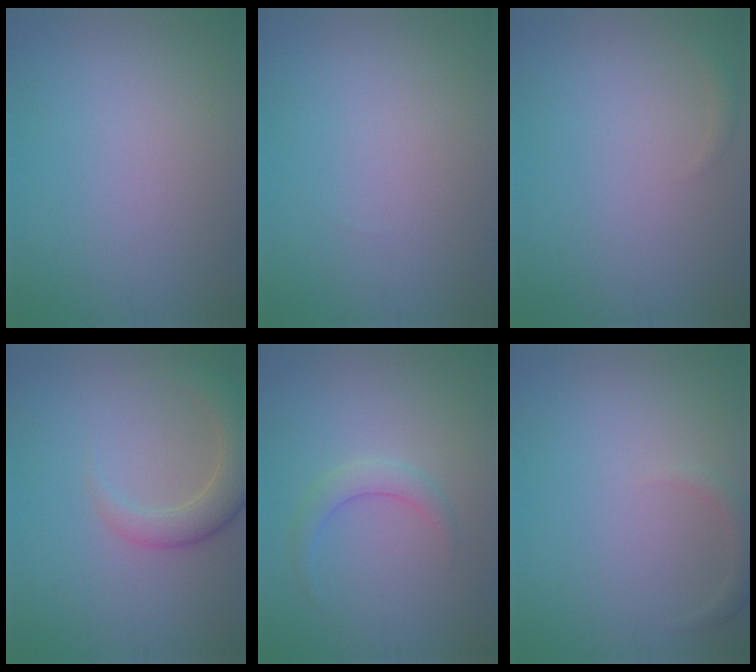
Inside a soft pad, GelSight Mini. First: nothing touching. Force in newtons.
{"total": 0.0}
{"total": 0.7, "press": 0.7, "slide": 0.1}
{"total": 4.1, "press": 4.0, "slide": 0.6}
{"total": 2.0, "press": 2.0, "slide": 0.1}
{"total": 1.3, "press": 1.2, "slide": 0.2}